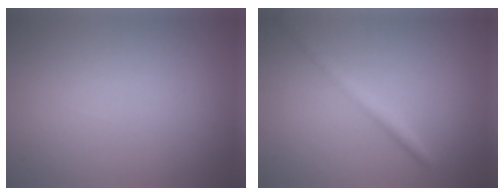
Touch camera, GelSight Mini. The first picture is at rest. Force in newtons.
{"total": 2.2, "press": 2.2, "slide": 0.1}